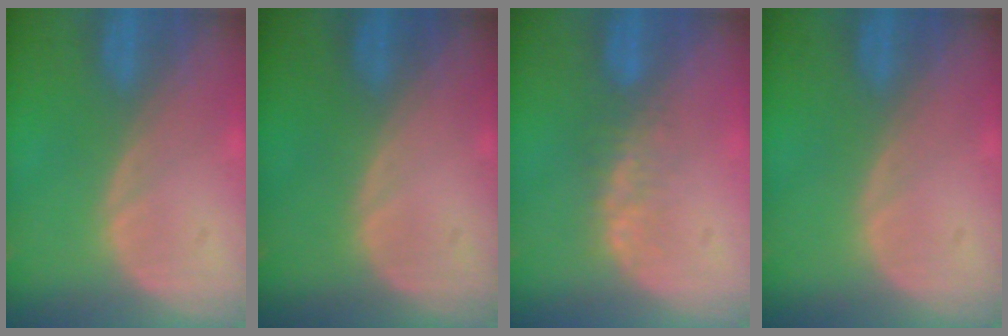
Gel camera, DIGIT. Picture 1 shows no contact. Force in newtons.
{"total": 0.0}
{"total": 3.1, "press": 2.7, "slide": 1.5}
{"total": 0.0}